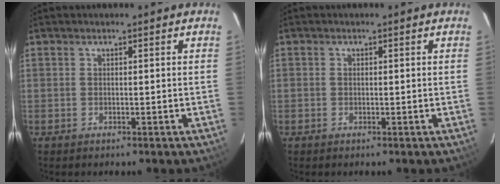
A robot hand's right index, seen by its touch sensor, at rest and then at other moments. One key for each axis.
{"total": 0.6, "fx": 0.0, "fy": 0.5, "fz": 0.3, "tx": -0.004, "ty": 0.002, "tz": -0.002}